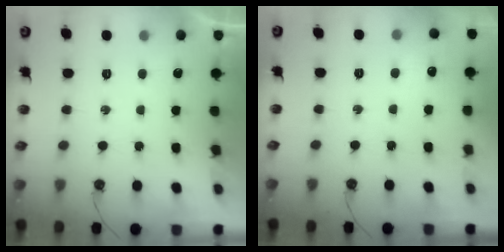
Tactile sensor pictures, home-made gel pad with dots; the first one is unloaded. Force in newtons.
{"total": 4.1, "press": 4.0, "slide": 0.7}